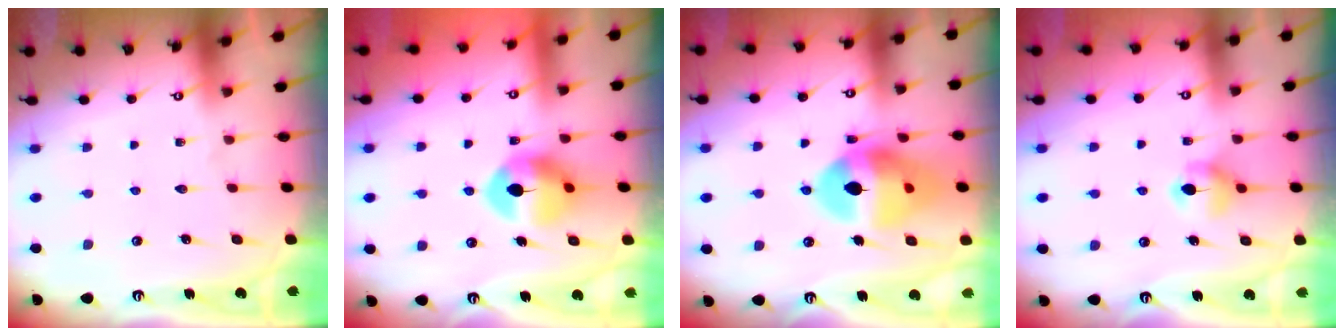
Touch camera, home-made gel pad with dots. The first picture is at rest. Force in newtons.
{"total": 10.5, "press": 10.5, "slide": 0.5}
{"total": 16.3, "press": 16.2, "slide": 2.0}
{"total": 5.9, "press": 5.9, "slide": 0.7}